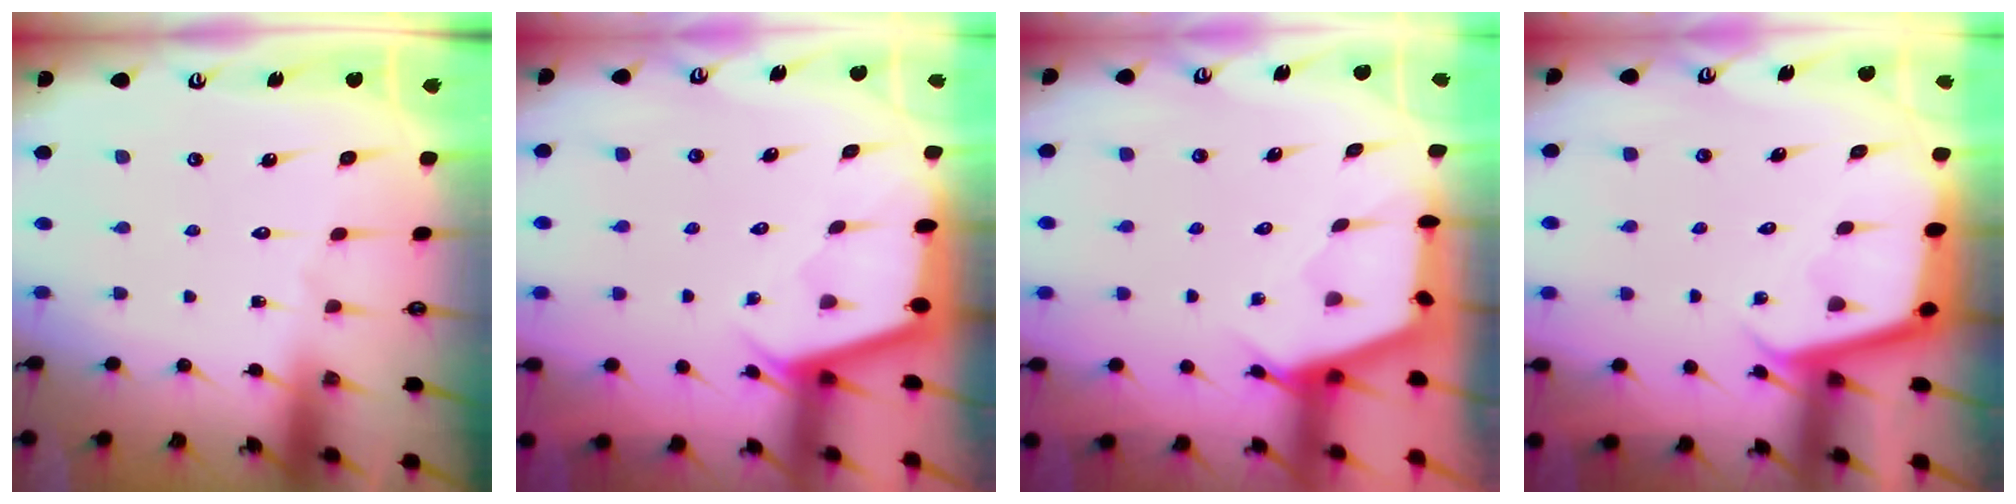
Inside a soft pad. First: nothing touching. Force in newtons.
{"total": 2.4, "press": 2.4, "slide": 0.2}
{"total": 2.8, "press": 2.7, "slide": 0.4}
{"total": 3.3, "press": 3.3, "slide": 0.2}